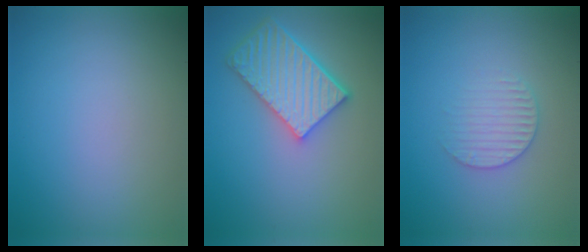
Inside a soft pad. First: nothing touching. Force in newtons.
{"total": 5.4, "press": 4.7, "slide": 2.6}
{"total": 2.2, "press": 2.1, "slide": 0.5}